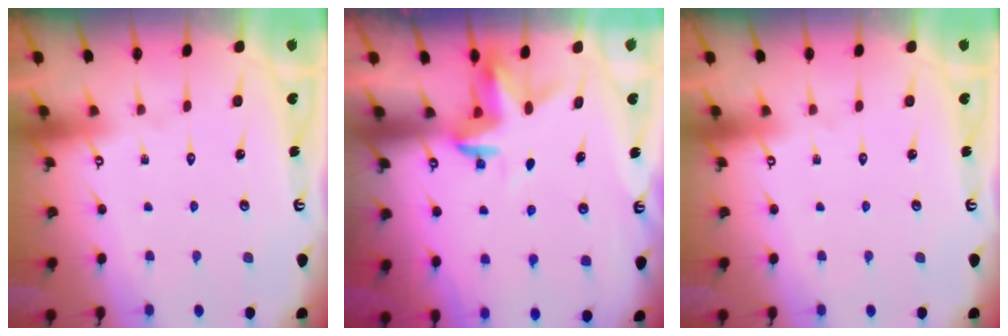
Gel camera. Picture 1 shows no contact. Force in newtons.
{"total": 3.6, "press": 3.6, "slide": 0.2}
{"total": 0.0}